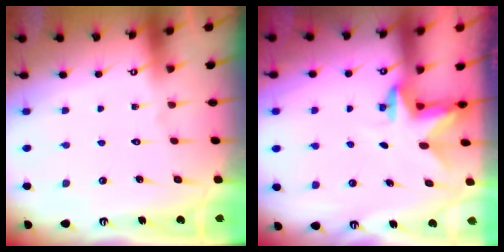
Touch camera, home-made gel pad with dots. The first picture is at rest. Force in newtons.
{"total": 2.4, "press": 2.4, "slide": 0.4}